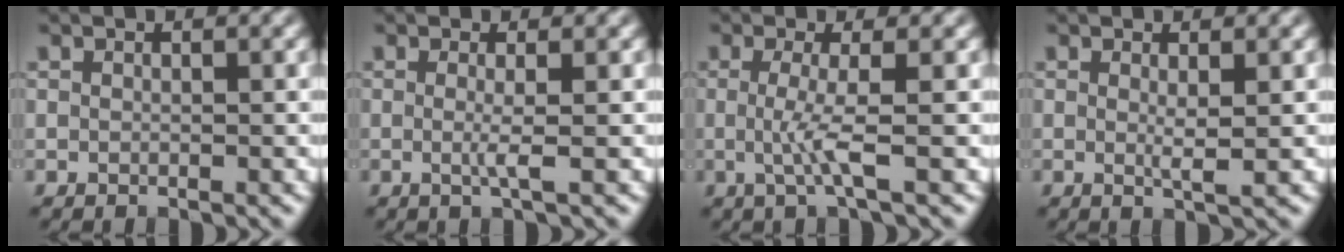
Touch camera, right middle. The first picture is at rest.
{"total": 1.6, "force": [-0.2, 0.2, 1.6], "torque": [-0.031, -0.007, -0.006]}
{"total": 2.8, "force": [-0.3, 0.4, 2.8], "torque": [-0.060, -0.009, -0.007]}
{"total": 1.4, "force": [0.2, 0.1, 1.4], "torque": [-0.026, -0.005, 0.002]}